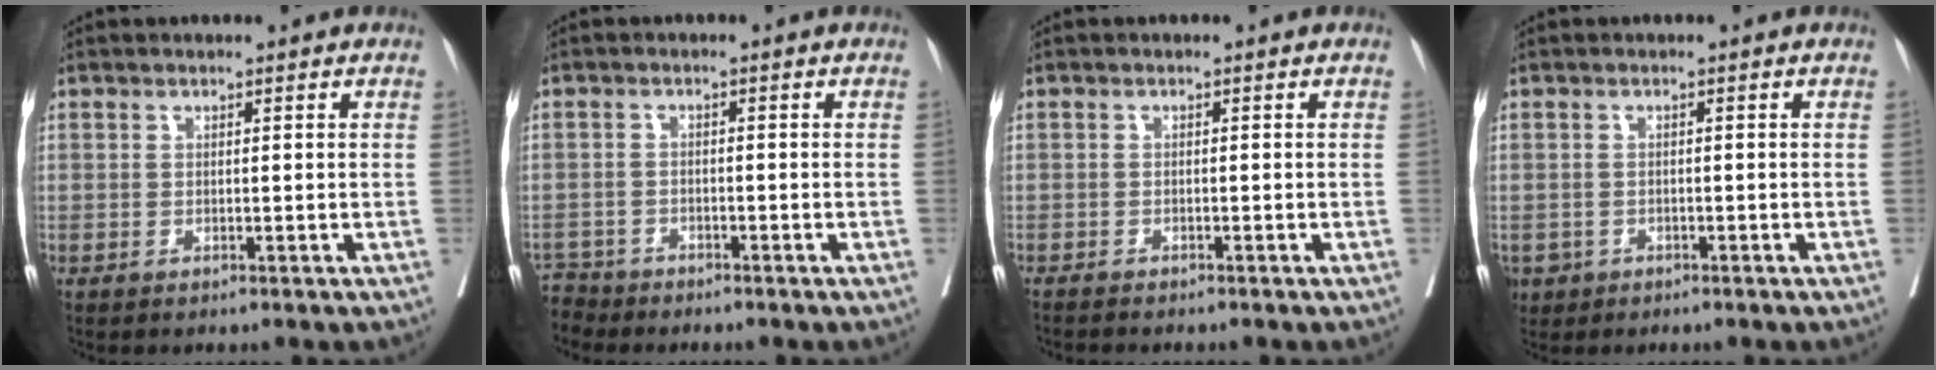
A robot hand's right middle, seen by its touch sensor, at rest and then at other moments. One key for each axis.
{"total": 3.3, "fx": -3.0, "fy": 0.5, "fz": -1.2, "tx": 0.022, "ty": -0.008, "tz": -0.059}
{"total": 1.3, "fx": -1.3, "fy": 0.0, "fz": 0.3, "tx": -0.007, "ty": -0.003, "tz": -0.021}
{"total": 2.9, "fx": -1.6, "fy": 2.4, "fz": 0.4, "tx": -0.005, "ty": 0.003, "tz": -0.027}